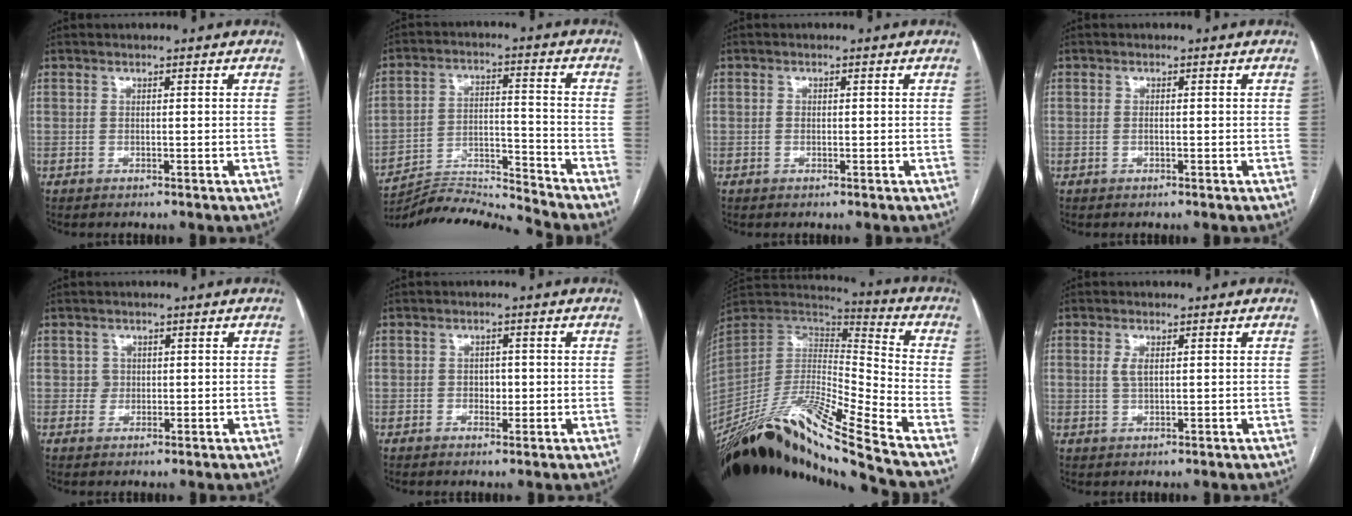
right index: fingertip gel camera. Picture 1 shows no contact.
{"total": 11.5, "force": [-11.1, -3.0, 0.4], "torque": [-0.011, 0.025, -0.200]}
{"total": 0.8, "force": [-0.1, 0.5, 0.5], "torque": [-0.012, 0.001, -0.004]}
{"total": 0.6, "force": [-0.2, 0.2, 0.5], "torque": [-0.014, 0.000, -0.003]}
{"total": 1.6, "force": [0.3, 1.6, 0.1], "torque": [0.004, 0.003, 0.002]}
{"total": 2.0, "force": [-0.3, 1.4, 1.3], "torque": [-0.018, 0.004, -0.004]}
{"total": 27.5, "force": [-21.9, -1.3, 16.6], "torque": [-0.307, -0.039, -0.390]}
{"total": 2.2, "force": [0.6, 0.9, 1.9], "torque": [-0.041, 0.000, 0.014]}